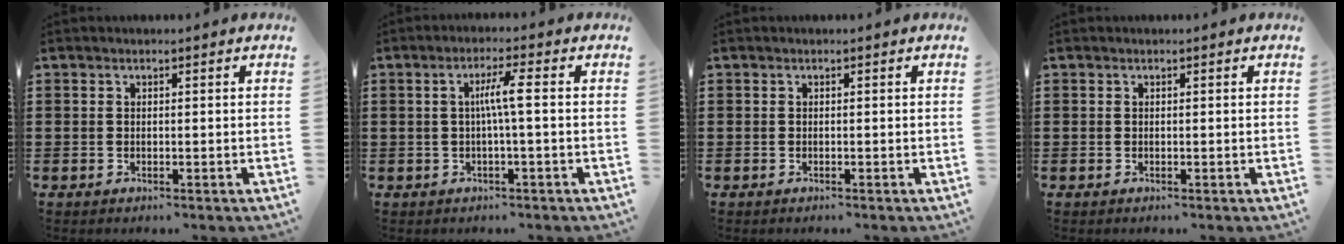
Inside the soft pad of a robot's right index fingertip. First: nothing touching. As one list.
[{"total": 4.0, "force": [-0.1, -0.1, 4.0], "torque": [-0.076, -0.001, -0.007]}, {"total": 0.0}, {"total": 0.0}]